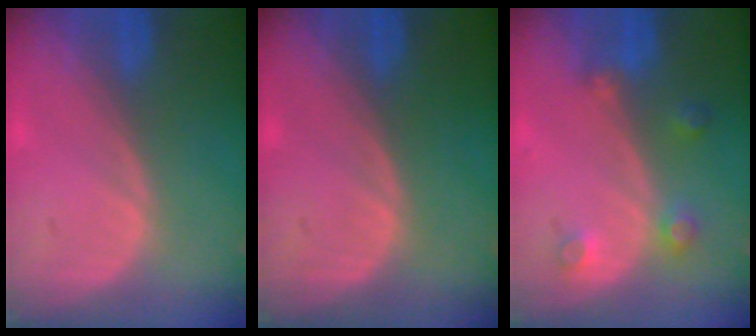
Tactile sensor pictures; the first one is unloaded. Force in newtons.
{"total": 0.0}
{"total": 3.6, "press": 3.3, "slide": 1.5}